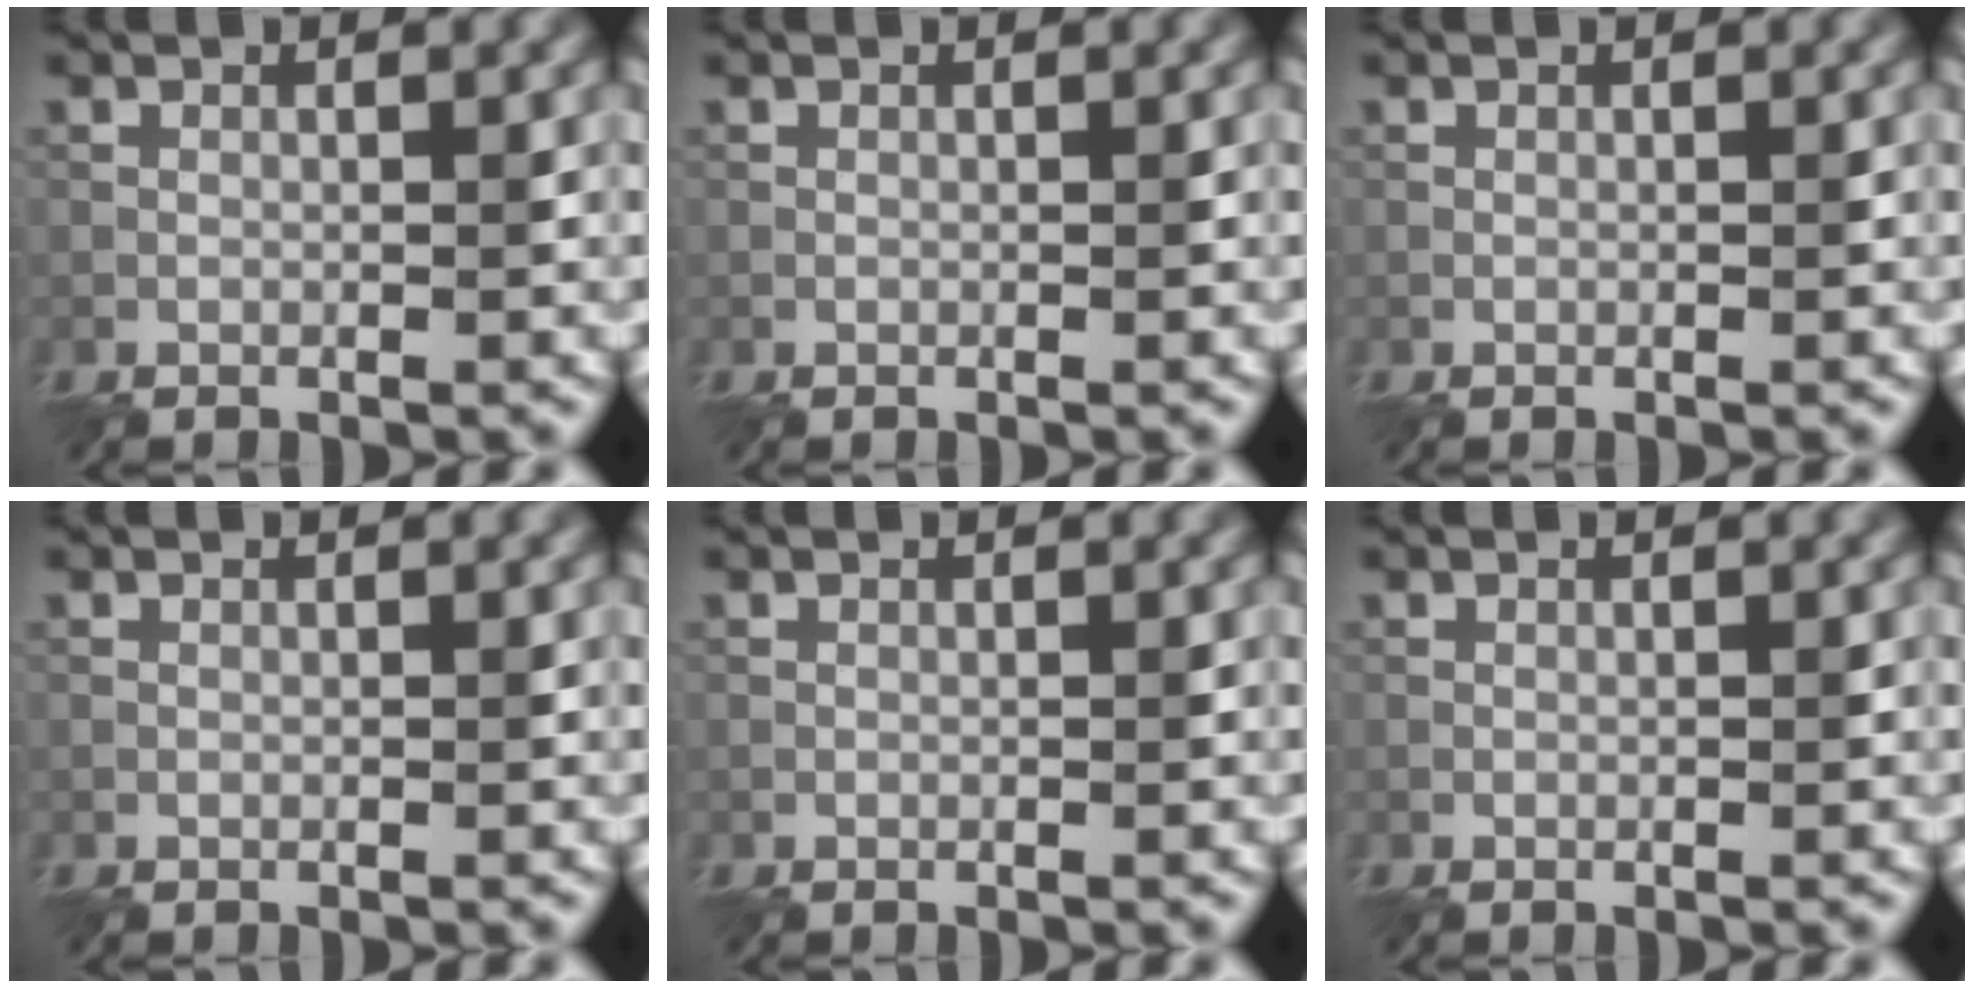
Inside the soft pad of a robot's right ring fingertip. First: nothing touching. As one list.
[{"total": 0.0}, {"total": 0.0}, {"total": 0.0}, {"total": 0.0}, {"total": 0.0}]